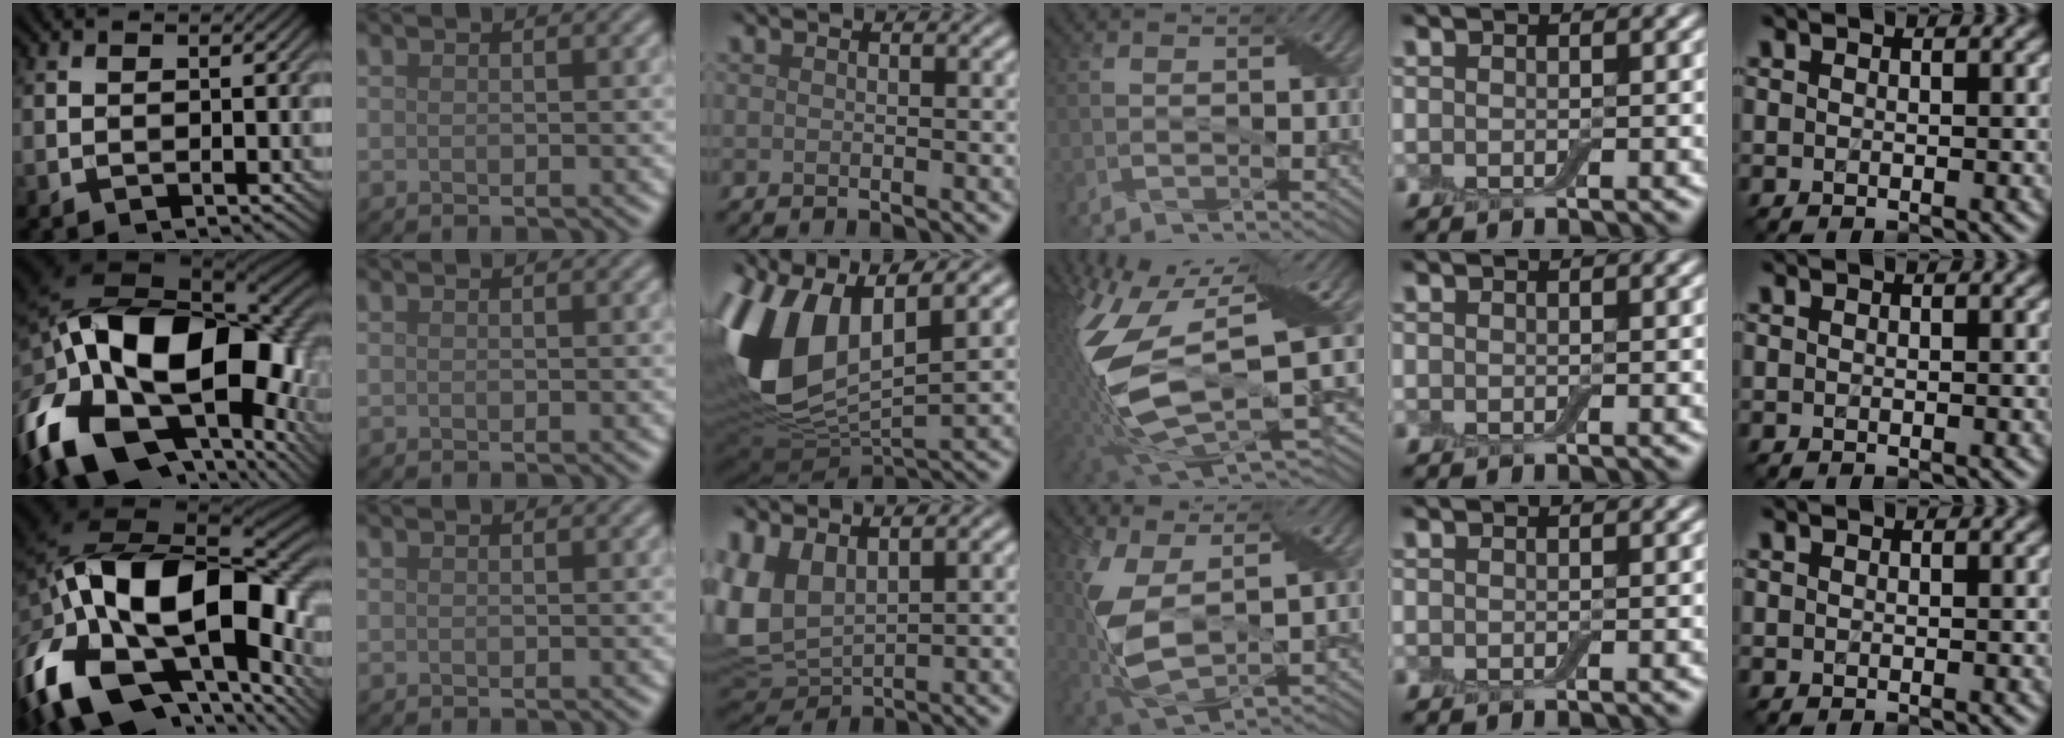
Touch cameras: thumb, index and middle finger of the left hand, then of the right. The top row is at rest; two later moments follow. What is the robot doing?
{"motion": "wrap", "object": "adhesive wrap"}